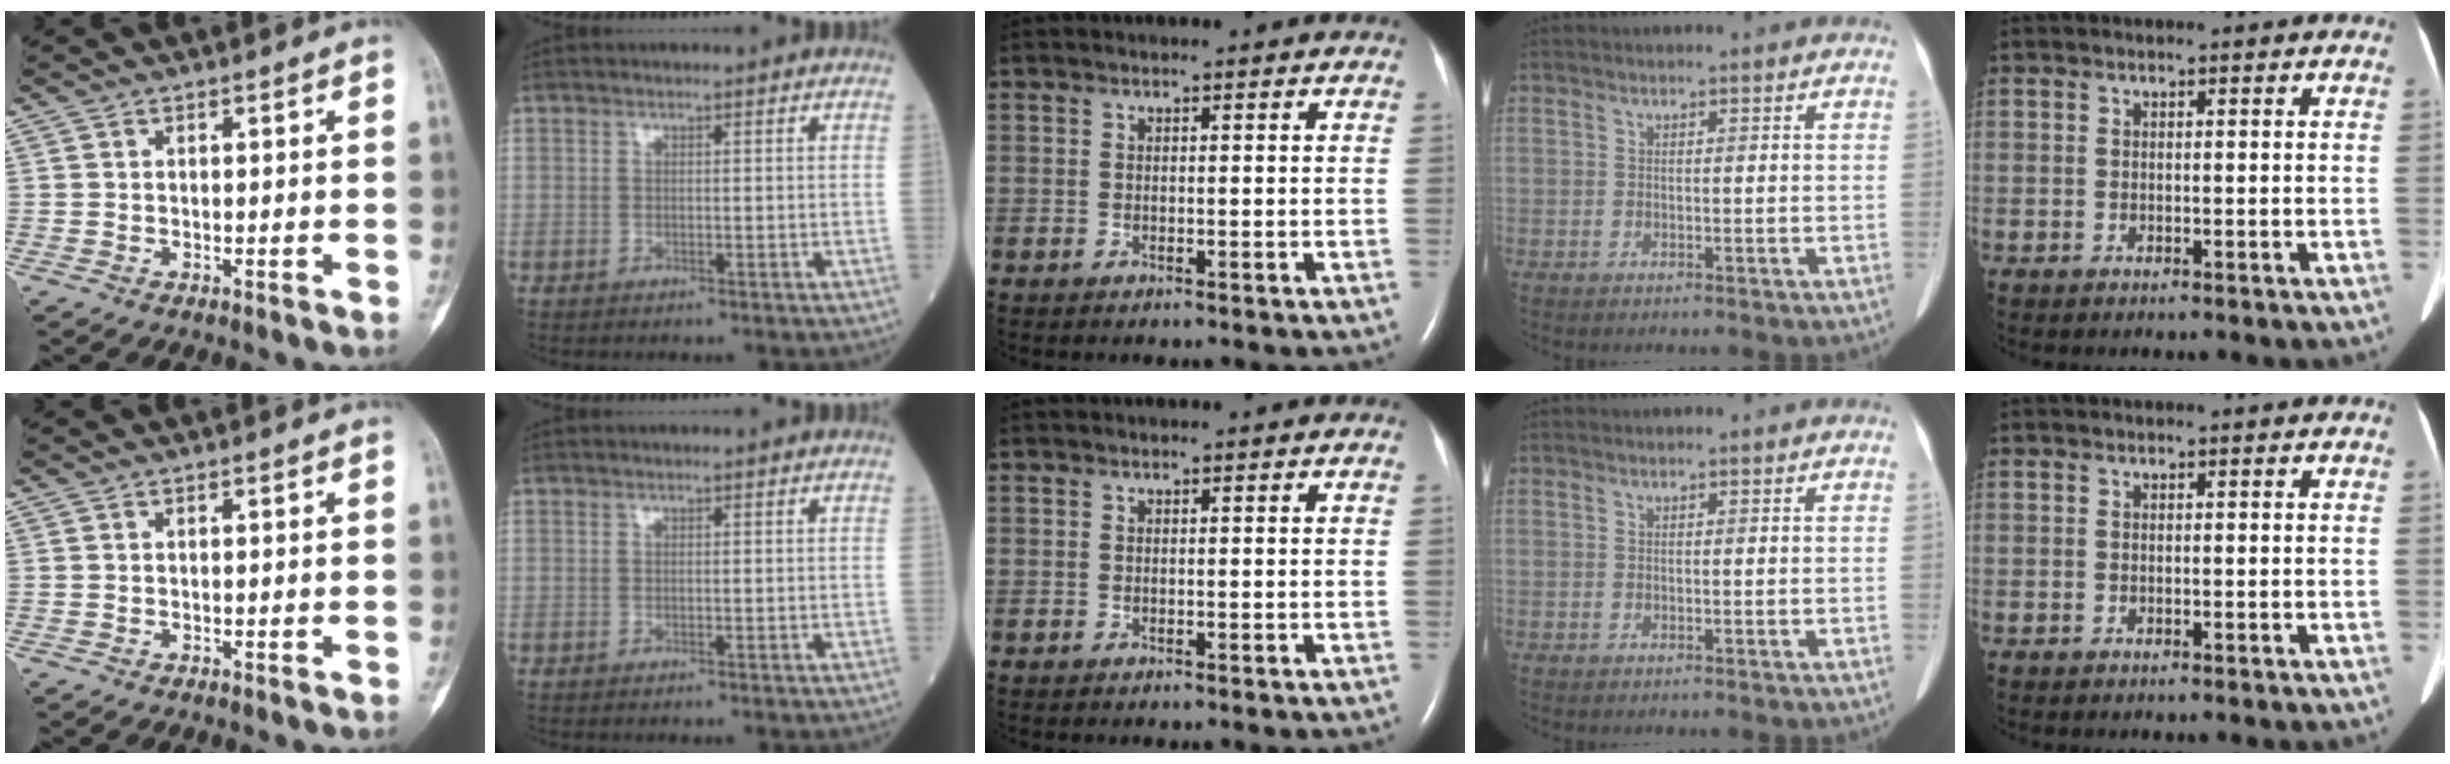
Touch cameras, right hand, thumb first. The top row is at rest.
{}